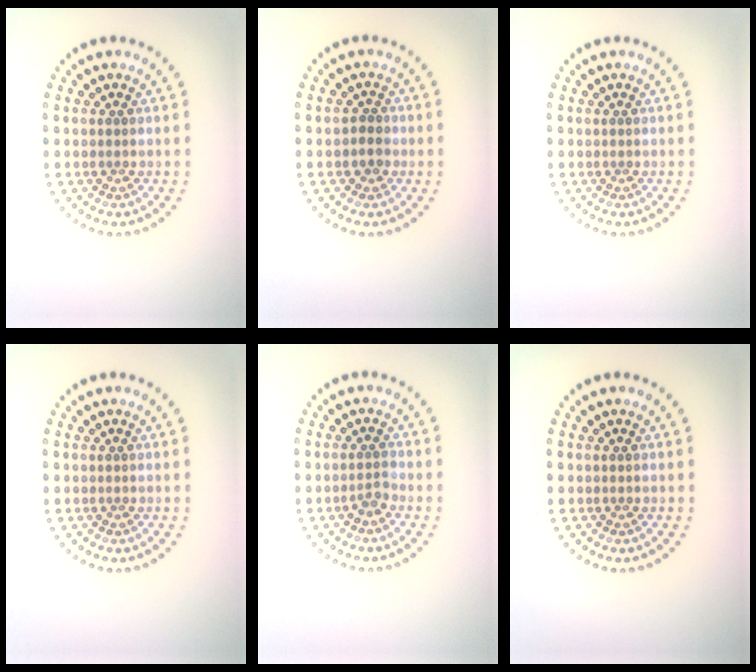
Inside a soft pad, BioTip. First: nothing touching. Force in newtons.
{"total": 1.4, "press": 1.1, "slide": 0.8}
{"total": 0.0}
{"total": 0.0}
{"total": 1.1, "press": 0.8, "slide": 0.7}
{"total": 0.0}